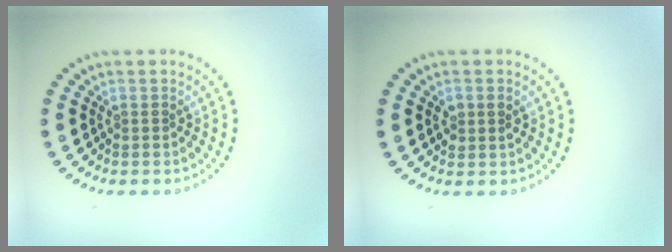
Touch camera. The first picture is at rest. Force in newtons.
{"total": 1.4, "press": 1.3, "slide": 0.3}